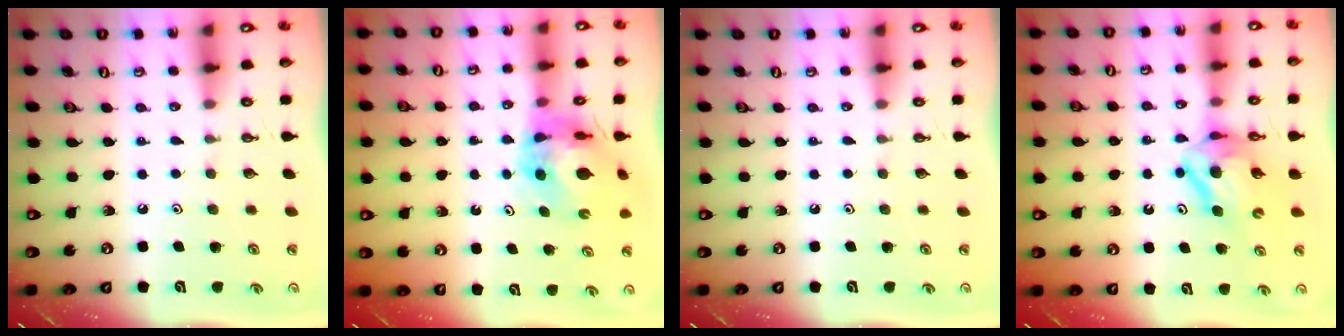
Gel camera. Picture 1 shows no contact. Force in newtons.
{"total": 11.5, "press": 11.4, "slide": 1.3}
{"total": 0.0}
{"total": 9.0, "press": 9.0, "slide": 0.9}